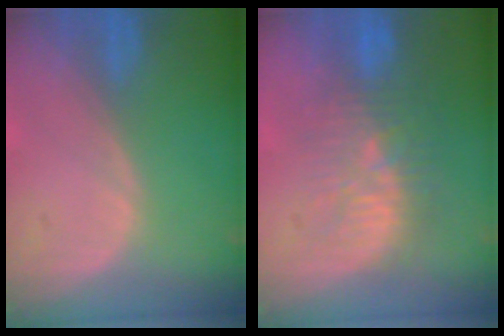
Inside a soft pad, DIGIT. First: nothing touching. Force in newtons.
{"total": 9.4, "press": 8.9, "slide": 2.9}